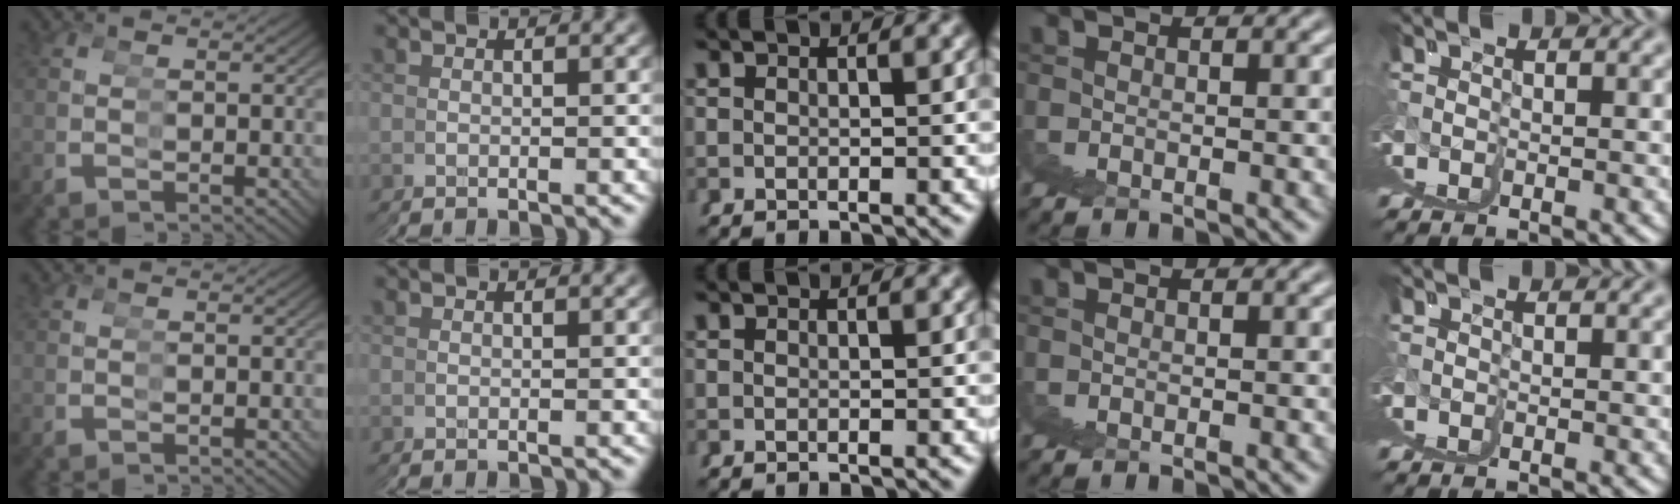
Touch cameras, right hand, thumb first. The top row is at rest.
{}